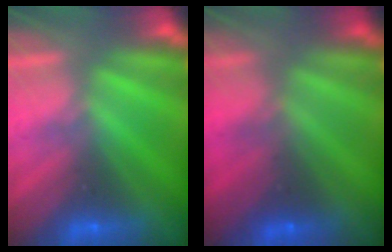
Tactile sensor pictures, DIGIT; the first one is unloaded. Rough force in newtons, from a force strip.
{"total": 2.9}